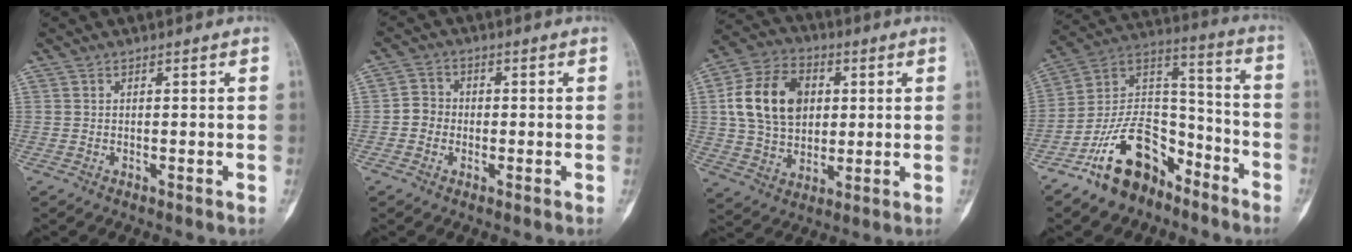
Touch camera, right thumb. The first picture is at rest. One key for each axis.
{"total": 3.6, "fx": -0.7, "fy": 3.3, "fz": 1.1, "tx": 0.001, "ty": 0.011, "tz": -0.021}
{"total": 15.9, "fx": 2.9, "fy": 11.6, "fz": 10.5, "tx": -0.168, "ty": 0.008, "tz": 0.050}
{"total": 16.6, "fx": -10.7, "fy": 9.5, "fz": 8.3, "tx": -0.118, "ty": 0.106, "tz": -0.195}